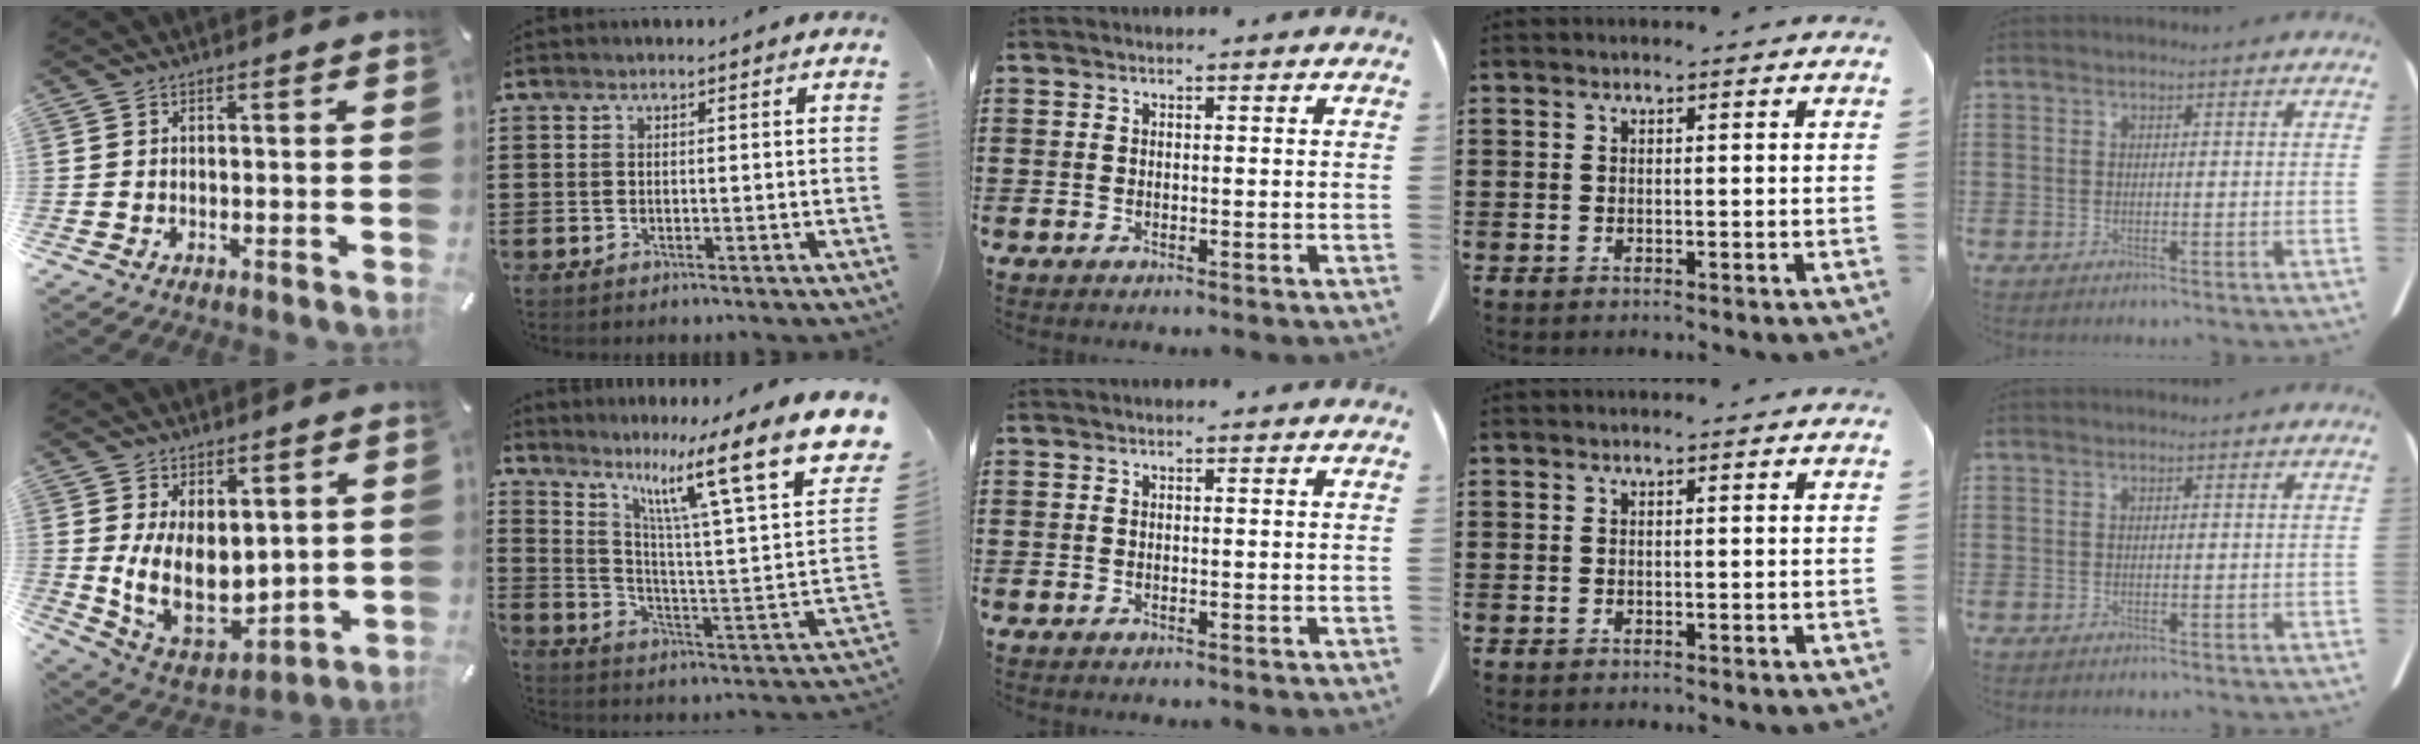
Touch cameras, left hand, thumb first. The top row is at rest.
{"thumb": {"total": 14.0, "force": [1.7, 10.0, 9.7], "torque": [-0.179, -0.040, 0.037]}, "index": {"total": 16.3, "force": [9.0, 2.0, 13.4], "torque": [-0.256, -0.057, 0.133]}}